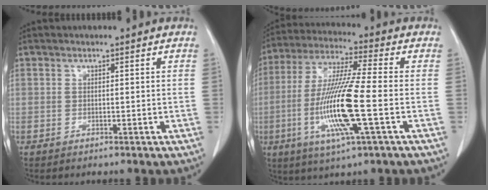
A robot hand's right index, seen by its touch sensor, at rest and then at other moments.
{"total": 15.0, "force": [-3.4, 0.5, 14.6], "torque": [-0.300, -0.014, -0.070]}